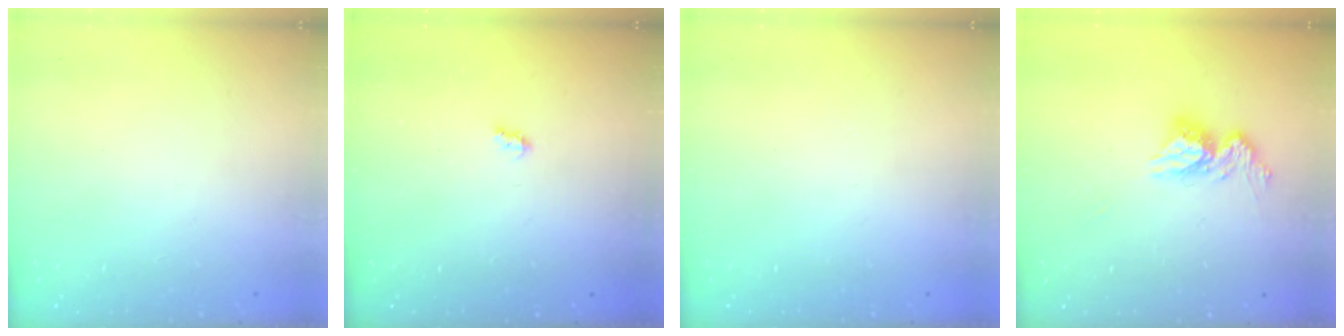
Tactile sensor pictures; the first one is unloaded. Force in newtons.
{"total": 2.6, "press": 2.6, "slide": 0.4}
{"total": 0.0}
{"total": 10.7, "press": 10.6, "slide": 1.0}